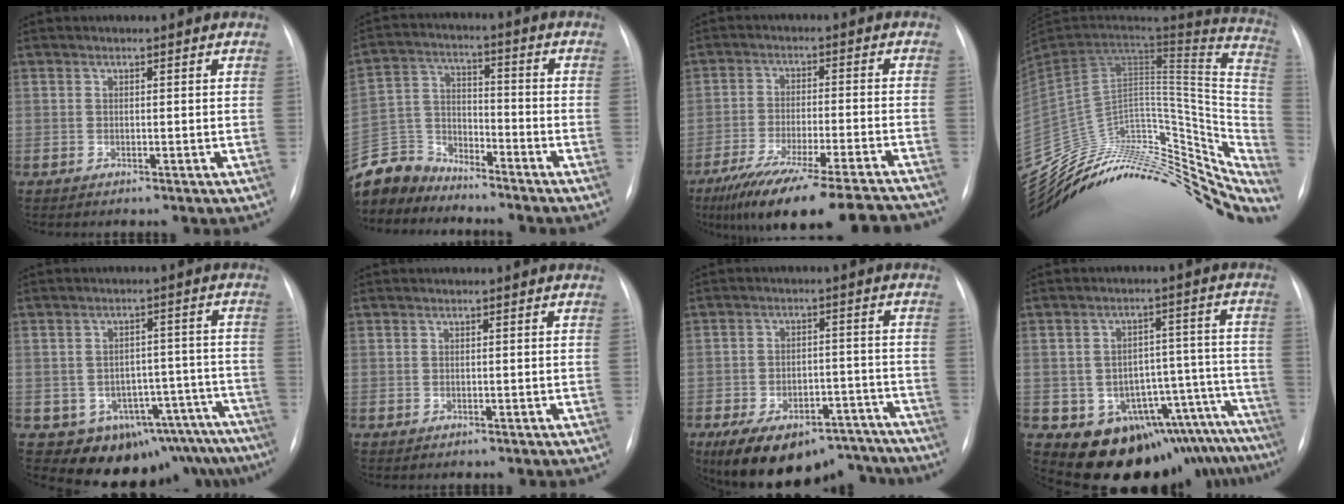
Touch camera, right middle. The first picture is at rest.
{"total": 9.6, "force": [-9.1, 2.8, 0.4], "torque": [-0.014, 0.010, -0.185]}
{"total": 22.8, "force": [-19.9, 1.0, 11.0], "torque": [-0.128, -0.035, -0.287]}
{"total": 36.6, "force": [-27.5, 17.5, 16.8], "torque": [-0.233, 0.029, -0.381]}
{"total": 15.0, "force": [-11.5, 8.8, 4.1], "torque": [-0.026, 0.053, -0.126]}
{"total": 0.0}
{"total": 17.3, "force": [-13.3, 8.1, 7.5], "torque": [-0.122, 0.025, -0.179]}
{"total": 16.6, "force": [-14.3, 7.3, 4.1], "torque": [-0.005, 0.070, -0.169]}